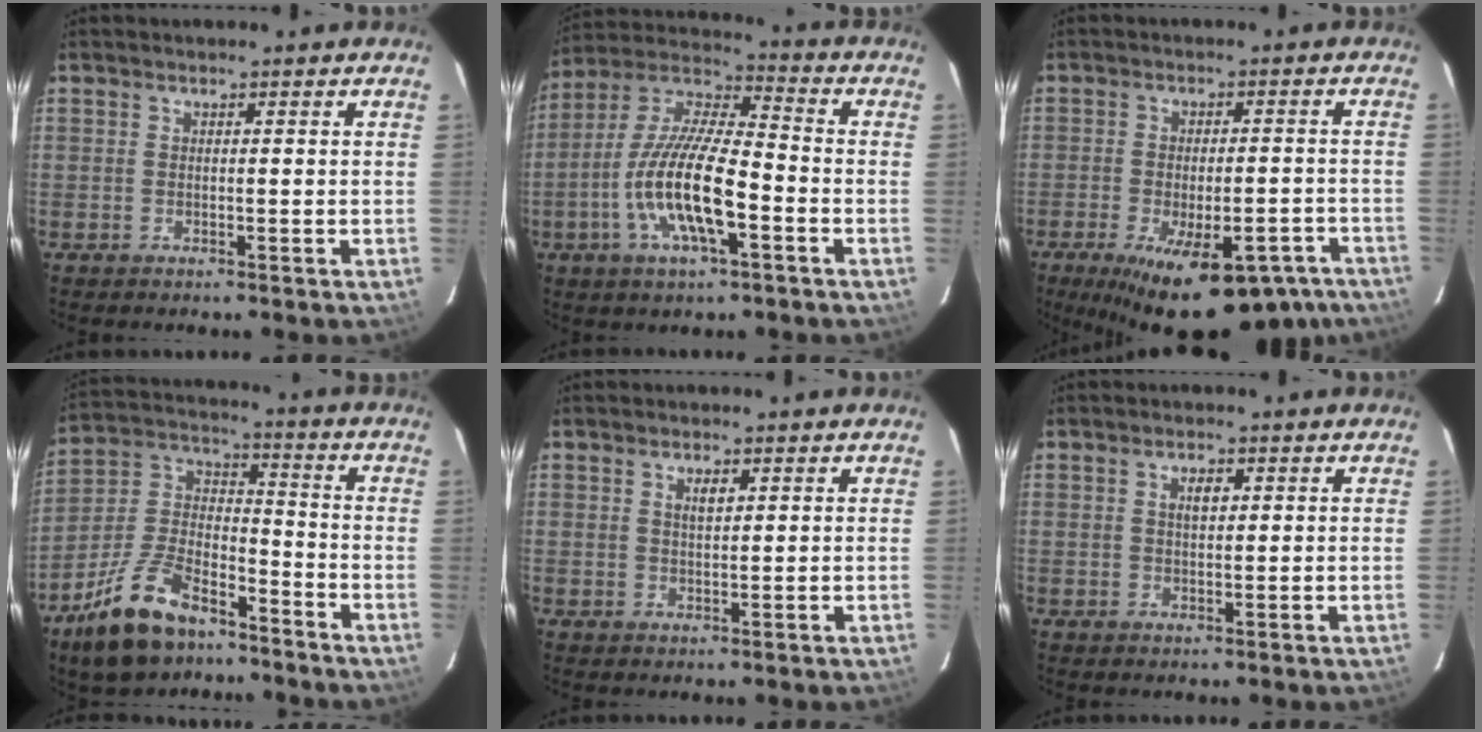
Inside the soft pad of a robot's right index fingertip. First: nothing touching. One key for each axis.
{"total": 15.9, "fx": -5.4, "fy": 4.4, "fz": 14.3, "tx": -0.288, "ty": -0.007, "tz": -0.106}
{"total": 21.9, "fx": -15.4, "fy": 8.6, "fz": 12.9, "tx": -0.216, "ty": -0.023, "tz": -0.199}
{"total": 16.6, "fx": -10.9, "fy": 7.8, "fz": 9.8, "tx": -0.208, "ty": 0.015, "tz": -0.199}
{"total": 2.3, "fx": 1.0, "fy": 1.0, "fz": 1.8, "tx": -0.030, "ty": 0.002, "tz": 0.017}
{"total": 2.5, "fx": 0.8, "fy": 1.4, "fz": 2.0, "tx": -0.033, "ty": 0.006, "tz": 0.014}